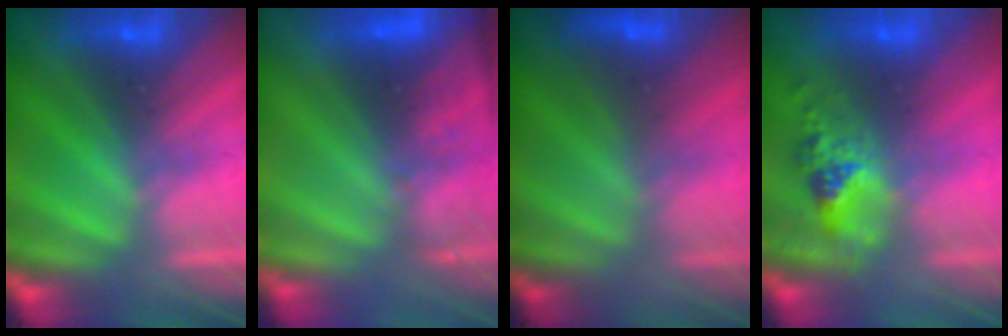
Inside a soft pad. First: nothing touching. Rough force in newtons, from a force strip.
{"total": 3.3}
{"total": 2.8}
{"total": 2.5}